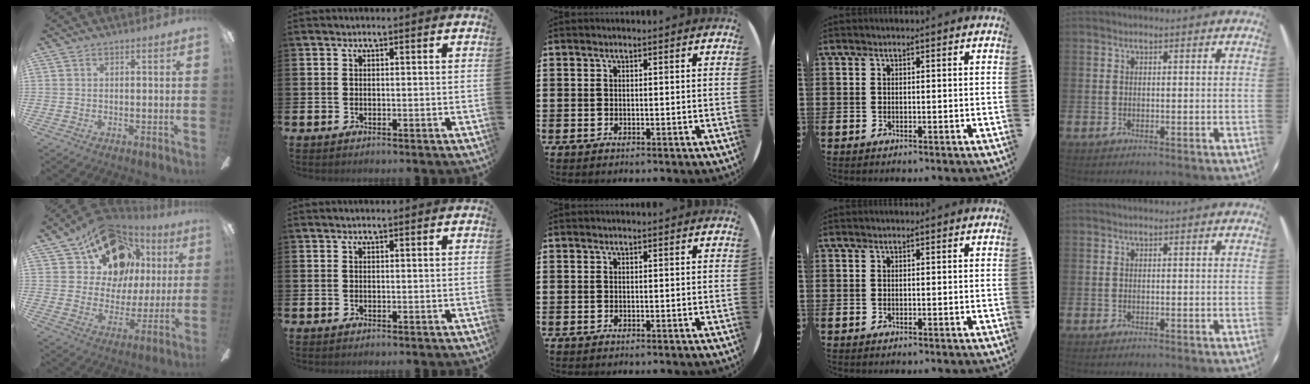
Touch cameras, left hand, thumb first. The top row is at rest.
{"thumb": {"total": 18.1, "force": [10.3, 12.6, 7.8], "torque": [-0.141, -0.040, 0.197]}}